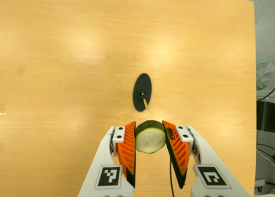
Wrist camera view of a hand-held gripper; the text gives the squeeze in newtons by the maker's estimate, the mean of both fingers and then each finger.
{"total": 12.0, "left": 11.1, "right": 12.9}